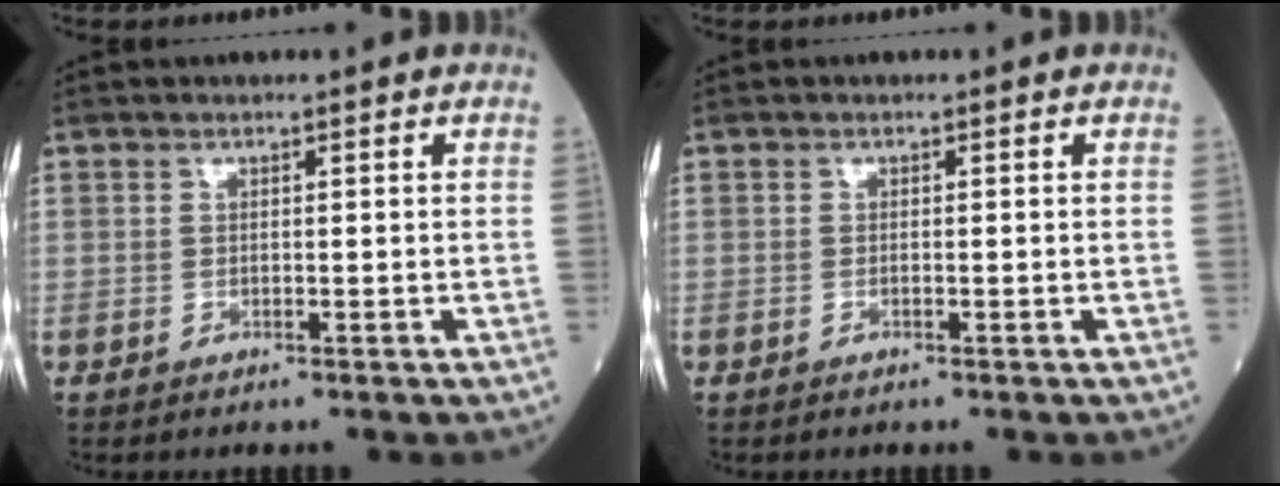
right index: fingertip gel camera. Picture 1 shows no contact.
{"total": 0.0}